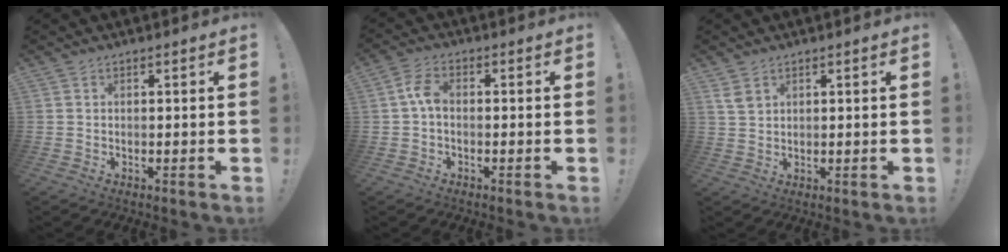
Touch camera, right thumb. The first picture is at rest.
{"total": 4.7, "force": [-0.2, 2.5, 4.0], "torque": [-0.091, 0.009, -0.003]}
{"total": 3.6, "force": [2.2, 2.0, 2.0], "torque": [-0.034, -0.008, 0.041]}